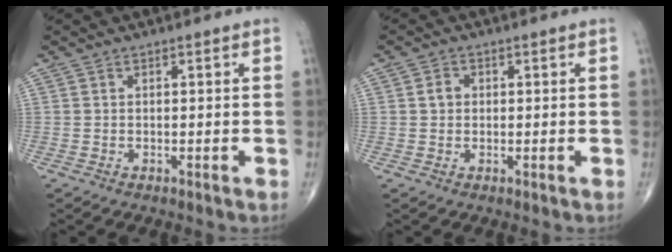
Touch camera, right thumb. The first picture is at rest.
{"total": 2.1, "force": [0.2, 1.8, 1.1], "torque": [-0.010, 0.005, 0.003]}